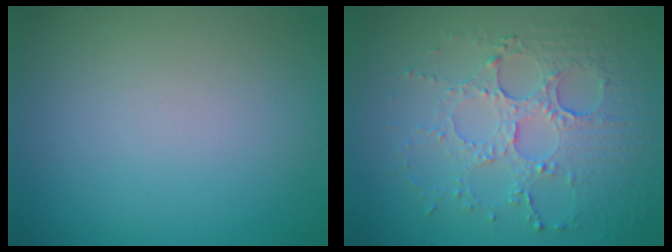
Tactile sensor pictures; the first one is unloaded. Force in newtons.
{"total": 5.5, "press": 3.8, "slide": 4.0}